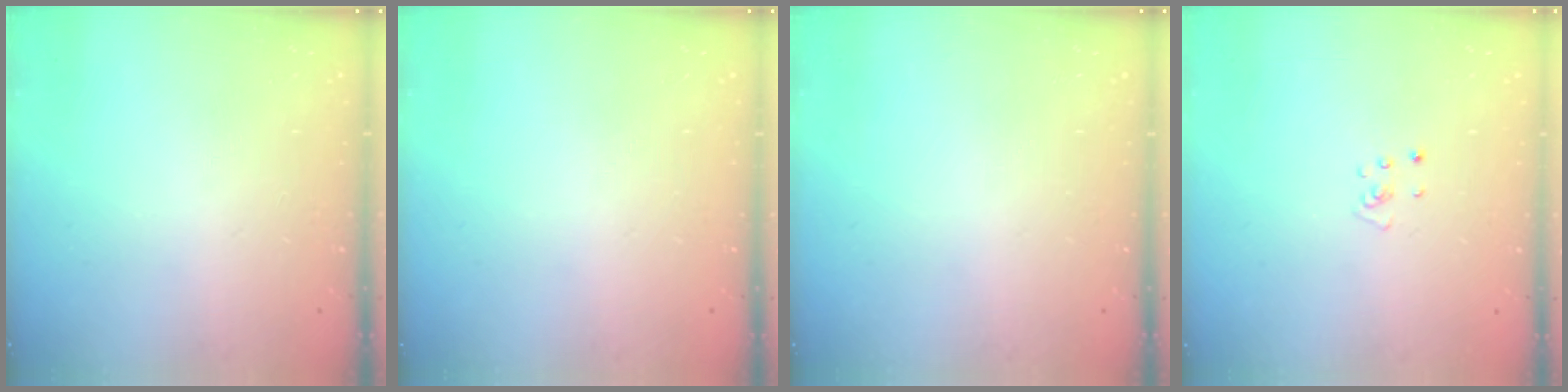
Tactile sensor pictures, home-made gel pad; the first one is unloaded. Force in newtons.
{"total": 0.0}
{"total": 0.0}
{"total": 2.2, "press": 2.2, "slide": 0.2}